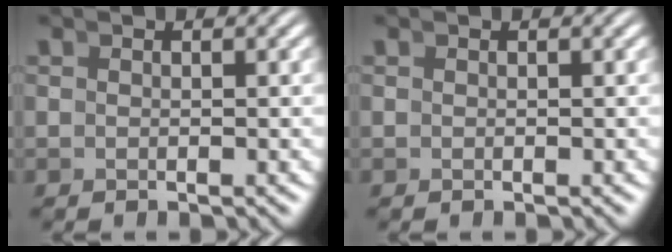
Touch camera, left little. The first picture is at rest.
{"total": 0.0}